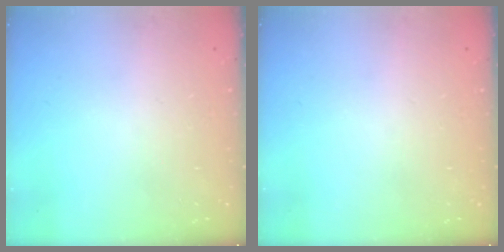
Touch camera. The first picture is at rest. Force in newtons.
{"total": 0.0}